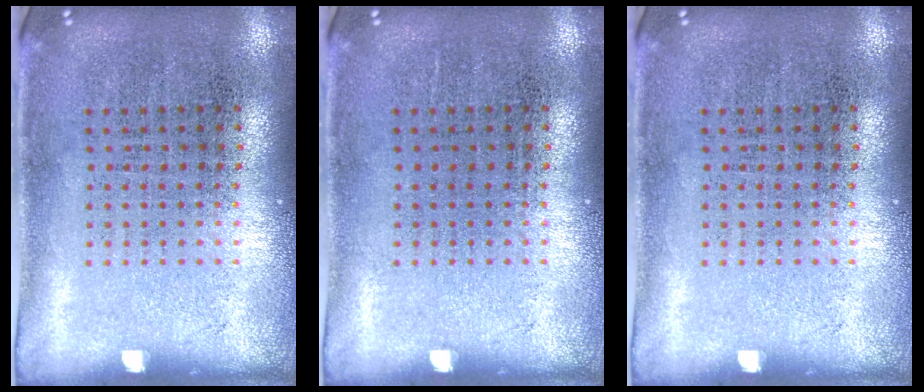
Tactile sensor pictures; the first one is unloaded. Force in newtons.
{"total": 0.0}
{"total": 0.0}